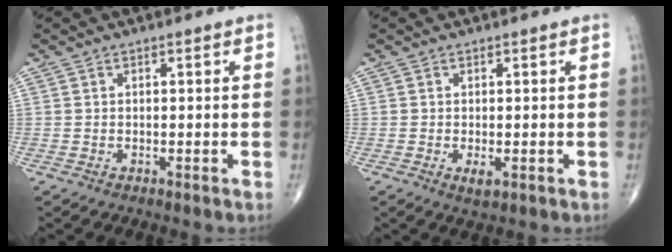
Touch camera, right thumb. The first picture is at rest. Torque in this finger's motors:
{"motor_torque": [-0.08, 0.30, -0.02, 0.29, 0.05]}